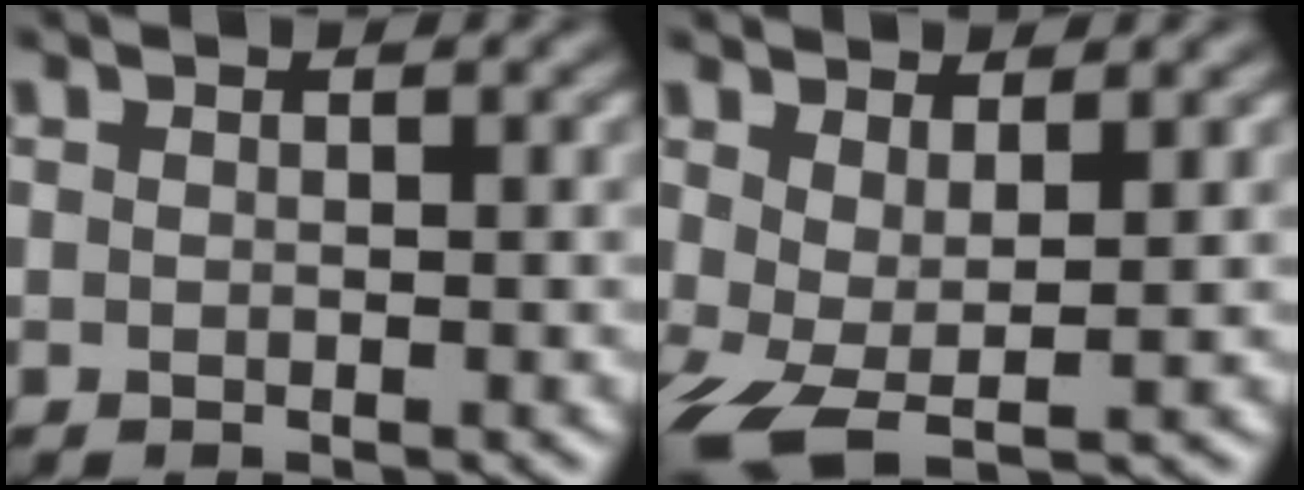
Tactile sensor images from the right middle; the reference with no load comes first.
{"total": 4.2, "force": [-0.2, 1.5, 3.9], "torque": [-0.089, -0.007, -0.009]}